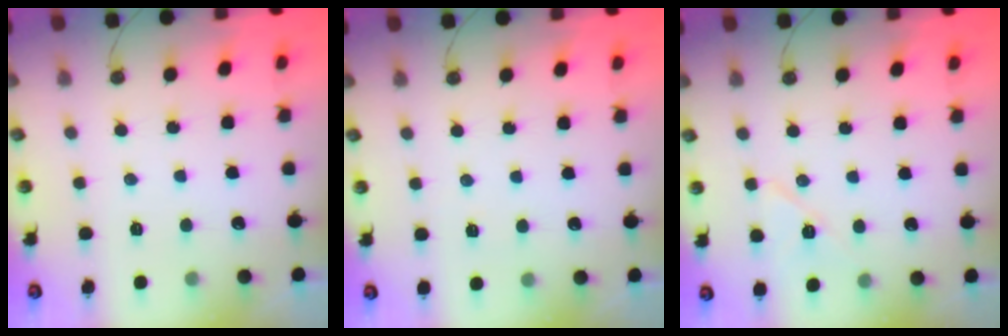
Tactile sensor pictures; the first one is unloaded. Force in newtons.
{"total": 2.6, "press": 1.3, "slide": 2.2}
{"total": 7.8, "press": 7.8, "slide": 0.7}